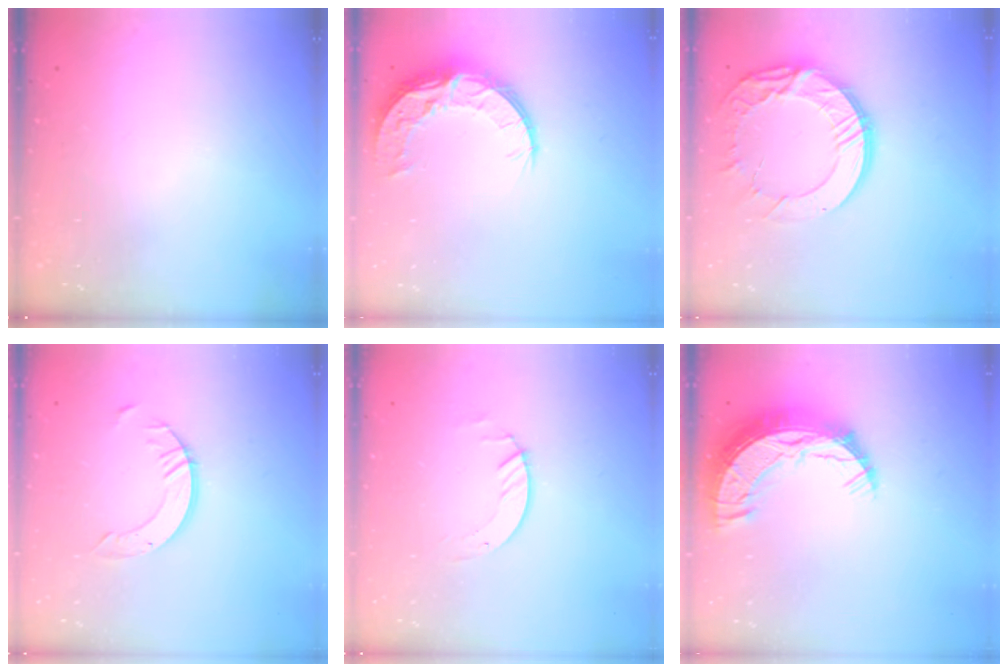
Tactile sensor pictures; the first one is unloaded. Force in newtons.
{"total": 12.0, "press": 11.9, "slide": 0.8}
{"total": 17.6, "press": 17.5, "slide": 1.5}
{"total": 8.1, "press": 8.1, "slide": 0.7}
{"total": 2.0, "press": 2.0, "slide": 0.2}
{"total": 14.4, "press": 14.3, "slide": 1.2}